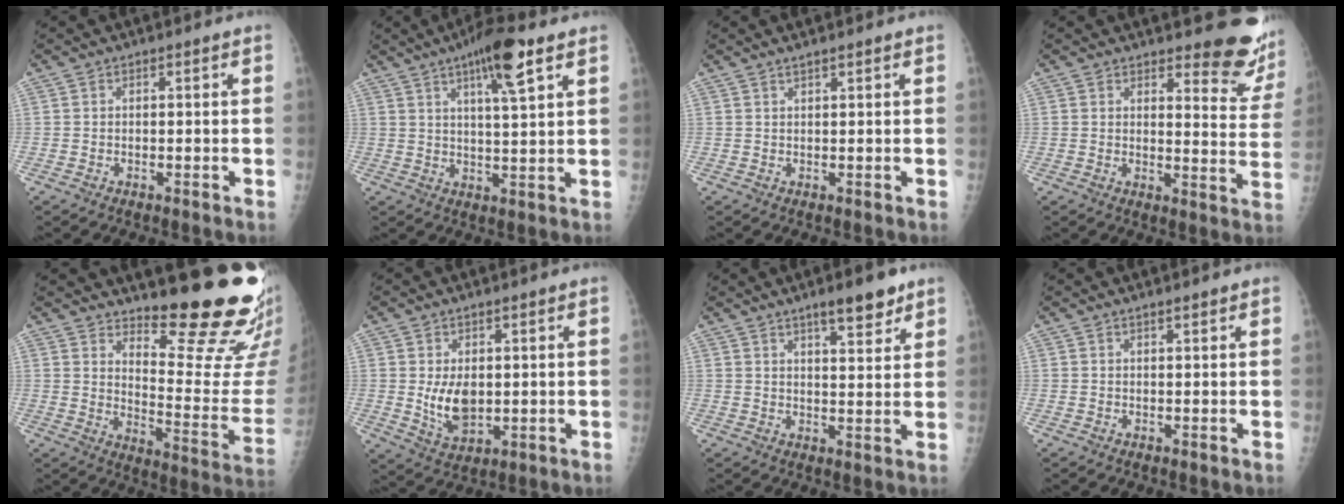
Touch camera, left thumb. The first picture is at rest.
{"total": 10.1, "force": [5.3, 1.7, 8.4], "torque": [-0.127, -0.018, 0.085]}
{"total": 1.0, "force": [0.8, 0.0, 0.6], "torque": [-0.003, -0.001, 0.018]}
{"total": 11.4, "force": [9.7, 3.3, 5.0], "torque": [-0.025, -0.085, 0.101]}
{"total": 18.5, "force": [15.8, 3.0, 9.2], "torque": [-0.092, -0.171, 0.216]}
{"total": 6.6, "force": [0.5, 4.1, 5.2], "torque": [-0.073, -0.018, 0.025]}
{"total": 7.1, "force": [4.9, 1.7, 4.9], "torque": [-0.054, -0.029, 0.074]}
{"total": 0.8, "force": [0.6, 0.0, 0.5], "torque": [0.000, -0.003, 0.013]}